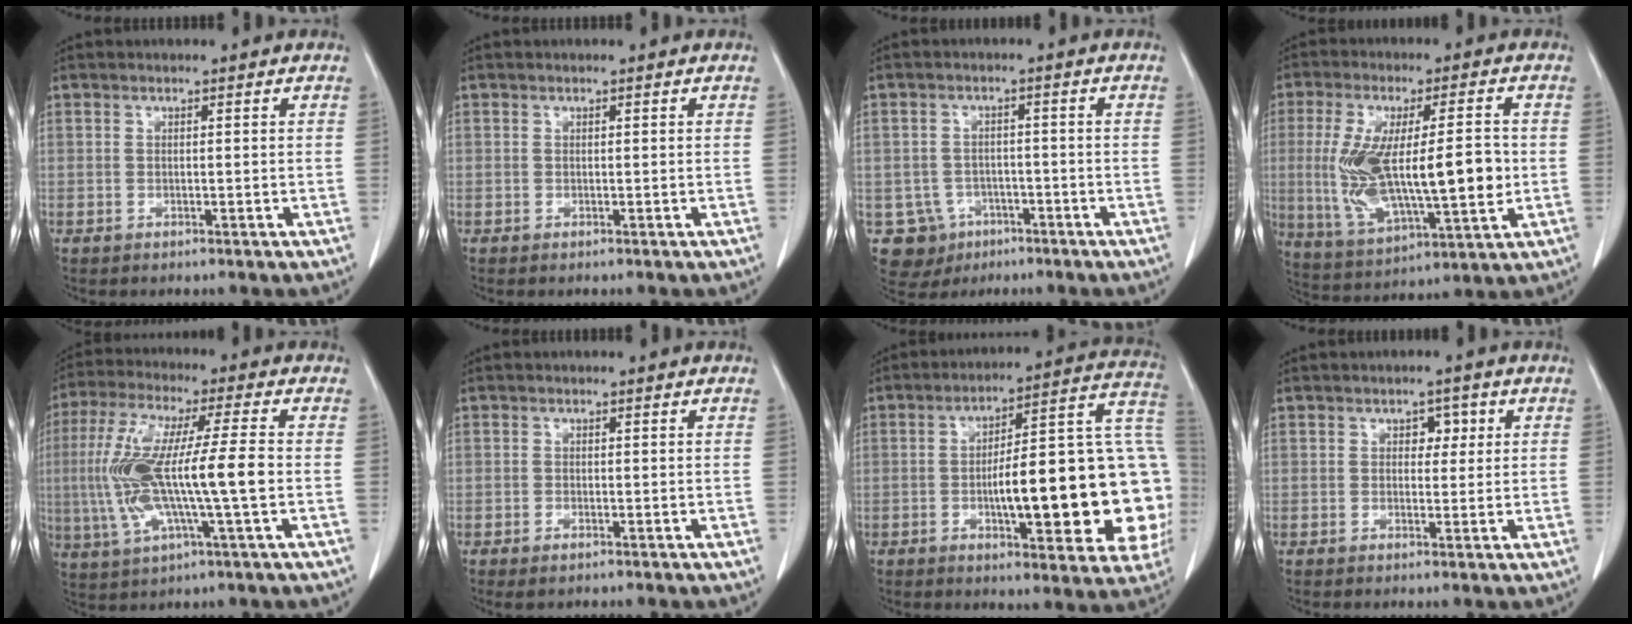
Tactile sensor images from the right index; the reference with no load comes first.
{"total": 0.0}
{"total": 6.9, "force": [-2.7, 6.3, 0.6], "torque": [-0.013, 0.010, -0.034]}
{"total": 17.8, "force": [-0.6, 4.8, 17.1], "torque": [-0.330, -0.005, 0.002]}
{"total": 15.0, "force": [-1.3, 1.4, 14.9], "torque": [-0.303, 0.005, -0.025]}
{"total": 1.4, "force": [-0.8, 0.6, 1.0], "torque": [-0.014, -0.002, -0.009]}
{"total": 26.3, "force": [-3.6, 5.8, 25.4], "torque": [-0.259, 0.033, -0.046]}
{"total": 2.7, "force": [0.9, 1.8, 1.8], "torque": [-0.017, 0.010, 0.011]}